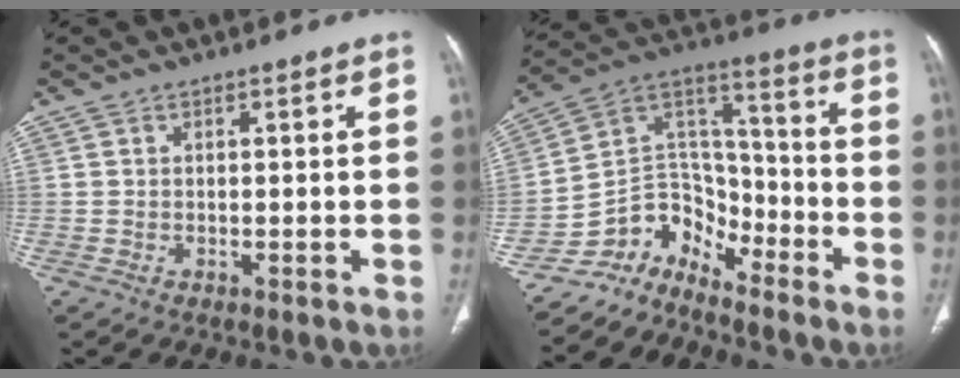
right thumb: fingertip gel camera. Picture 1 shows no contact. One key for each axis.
{"total": 10.7, "fx": -9.0, "fy": 5.8, "fz": 1.2, "tx": 0.014, "ty": 0.115, "tz": -0.181}